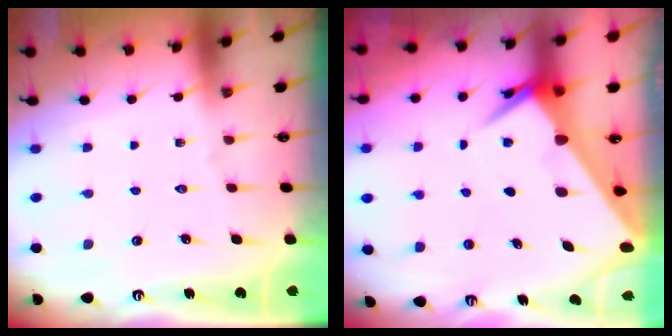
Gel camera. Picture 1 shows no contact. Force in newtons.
{"total": 5.6, "press": 5.5, "slide": 0.6}